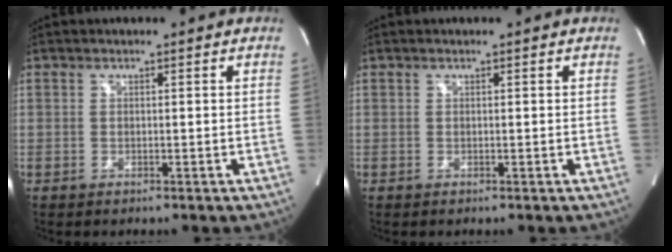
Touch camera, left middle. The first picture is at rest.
{"total": 0.0}